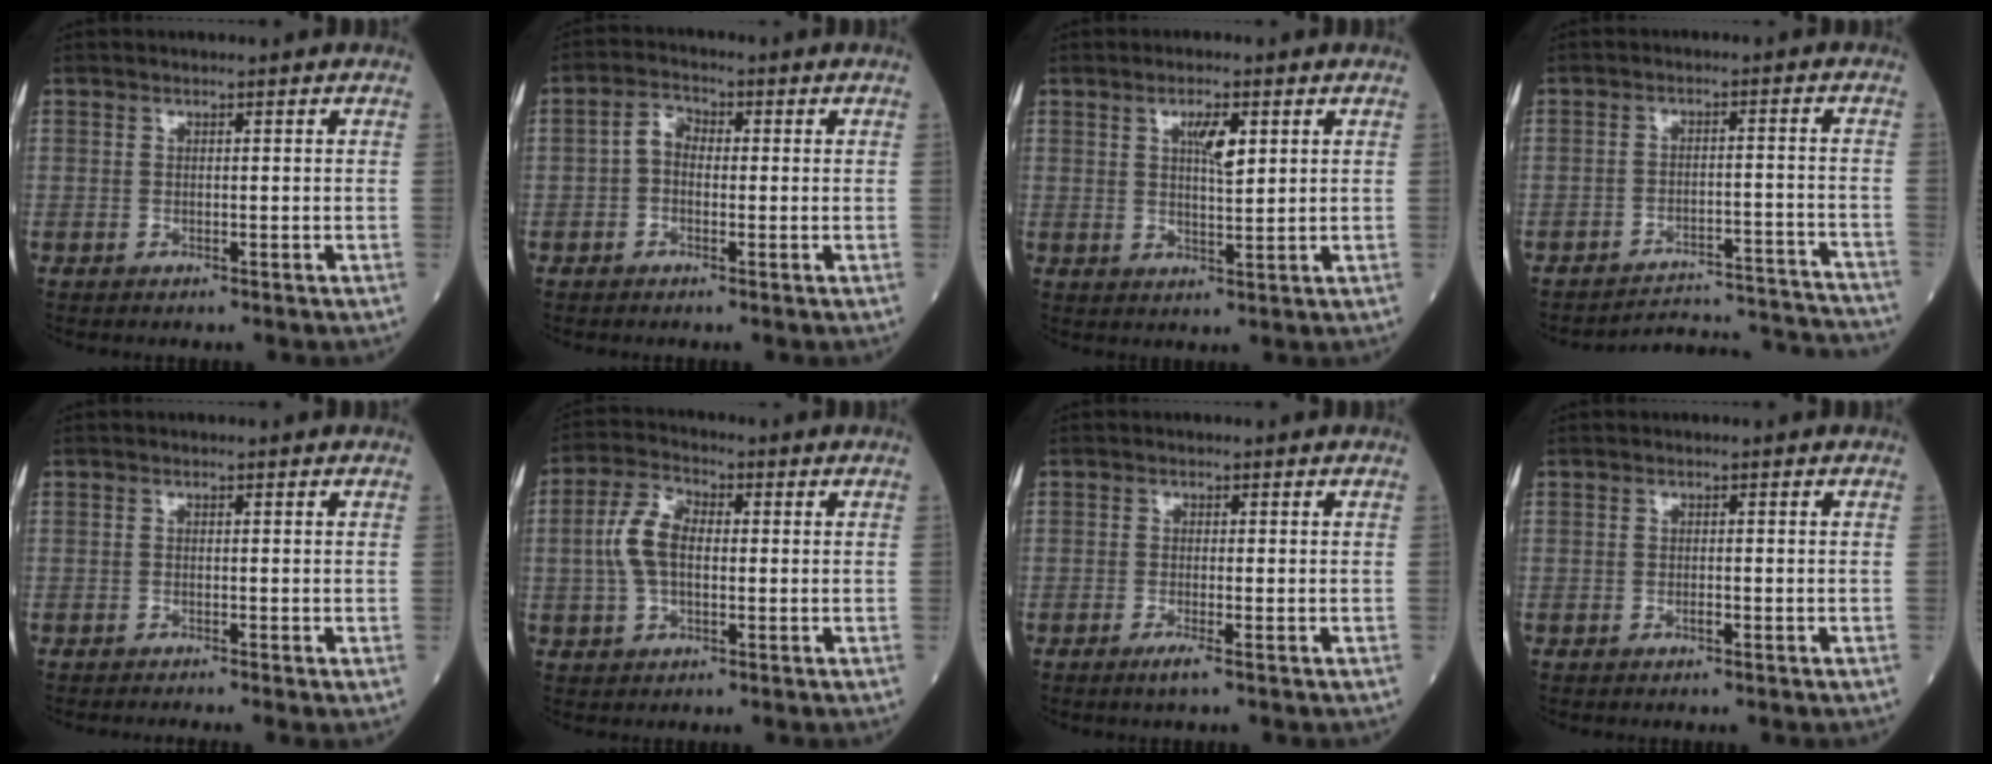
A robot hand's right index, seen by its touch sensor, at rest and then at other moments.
{"total": 3.3, "force": [-0.3, 2.3, 2.4], "torque": [-0.040, 0.014, -0.011]}
{"total": 4.2, "force": [1.7, 0.9, 3.7], "torque": [-0.065, 0.001, 0.030]}
{"total": 15.0, "force": [-15.0, -0.9, 0.4], "torque": [0.015, 0.018, -0.192]}
{"total": 1.3, "force": [-1.0, -0.4, 0.8], "torque": [-0.009, 0.001, -0.018]}
{"total": 6.7, "force": [0.2, 3.6, 5.7], "torque": [-0.131, 0.019, -0.001]}
{"total": 1.9, "force": [-1.1, -0.2, 1.5], "torque": [-0.031, -0.005, -0.023]}
{"total": 0.6, "force": [-0.3, 0.2, 0.5], "torque": [-0.013, 0.000, -0.004]}